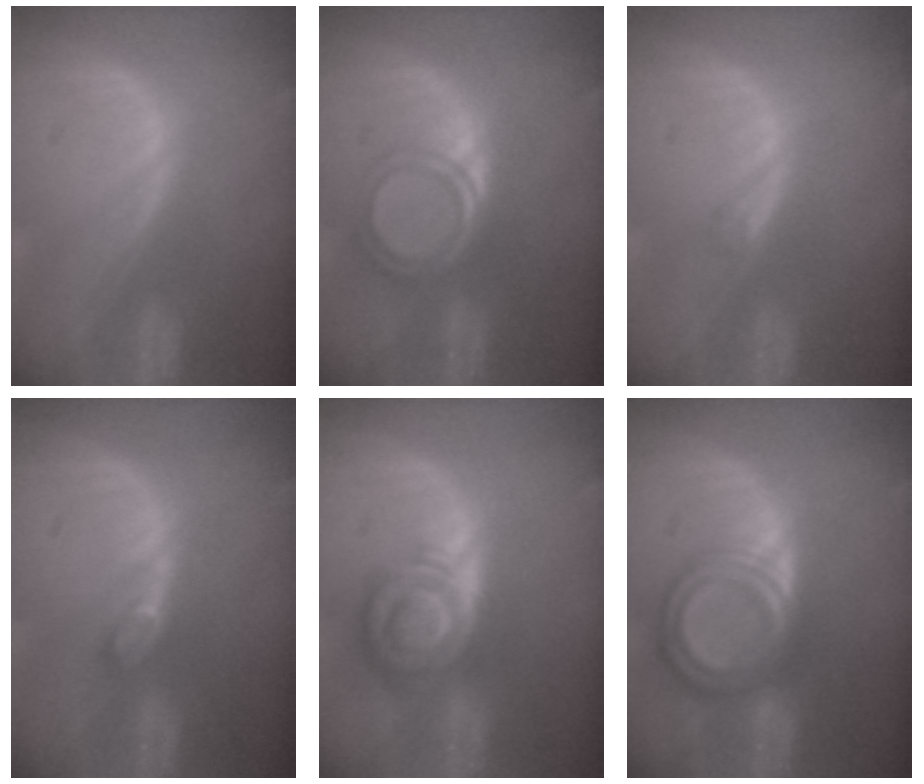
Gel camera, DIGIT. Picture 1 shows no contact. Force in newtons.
{"total": 5.3, "press": 4.9, "slide": 1.9}
{"total": 0.8, "press": 0.8, "slide": 0.1}
{"total": 2.2, "press": 2.2, "slide": 0.3}
{"total": 7.4, "press": 7.4, "slide": 0.4}
{"total": 8.1, "press": 8.1, "slide": 0.5}